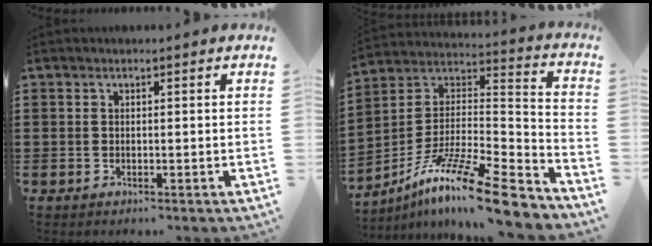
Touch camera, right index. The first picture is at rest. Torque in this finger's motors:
{"motor_torque": [1.08, 0.94, 0.38, 0.10]}